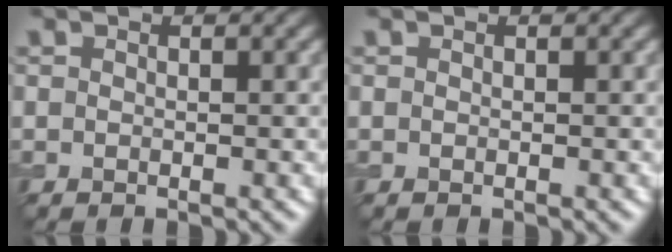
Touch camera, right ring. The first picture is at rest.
{"total": 0.0}